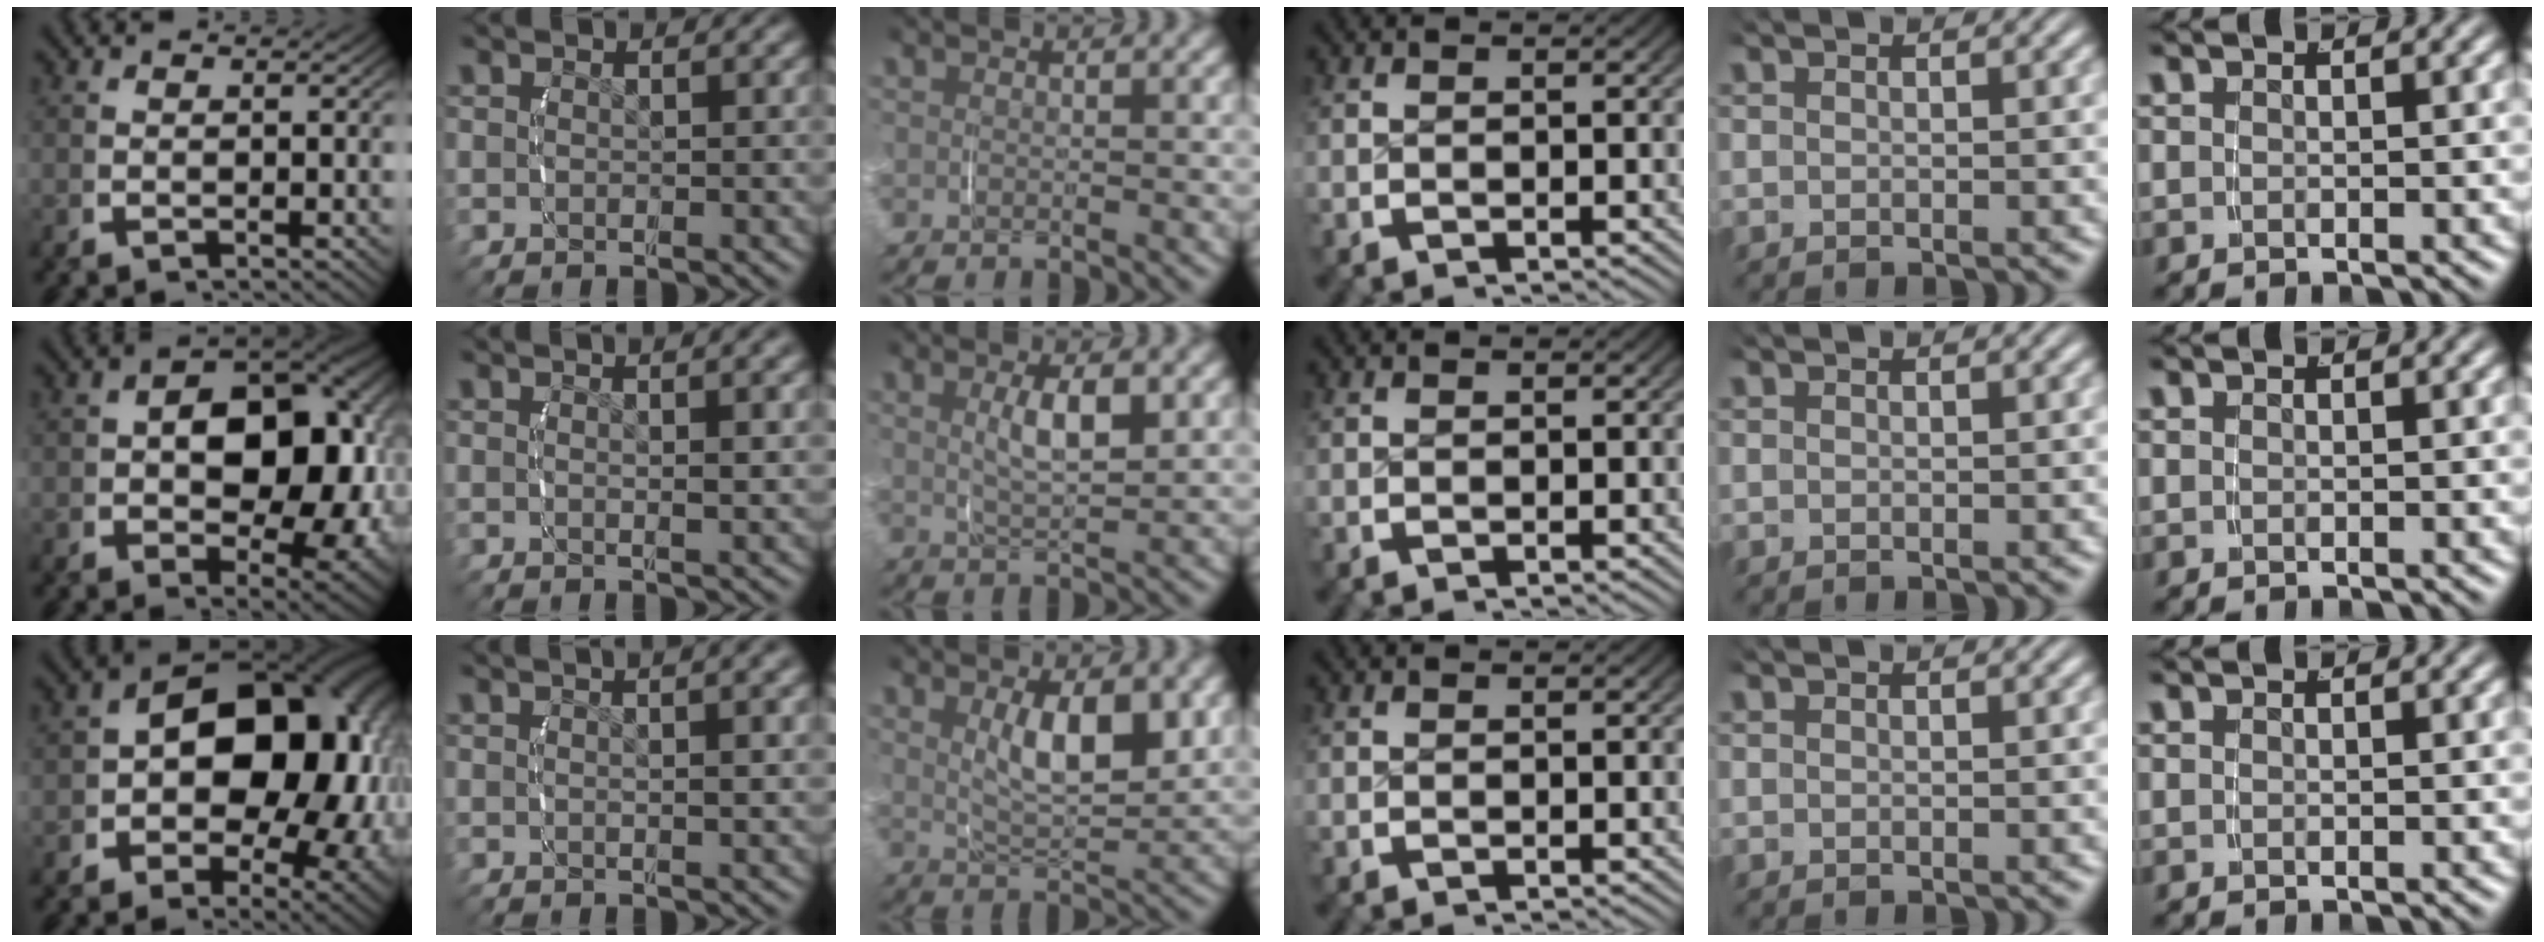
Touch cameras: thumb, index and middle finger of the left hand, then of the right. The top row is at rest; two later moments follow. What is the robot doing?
{"motion": "grasp_and_lifting", "object": "velcro strap"}